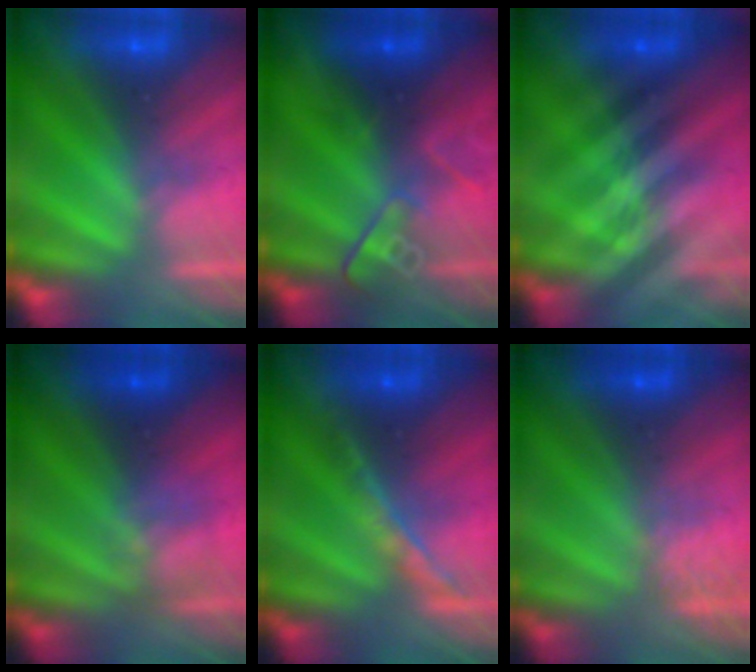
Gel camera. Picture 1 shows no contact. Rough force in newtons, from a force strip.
{"total": 2.5}
{"total": 2.4}
{"total": 2.4}
{"total": 1.4}
{"total": 1.8}